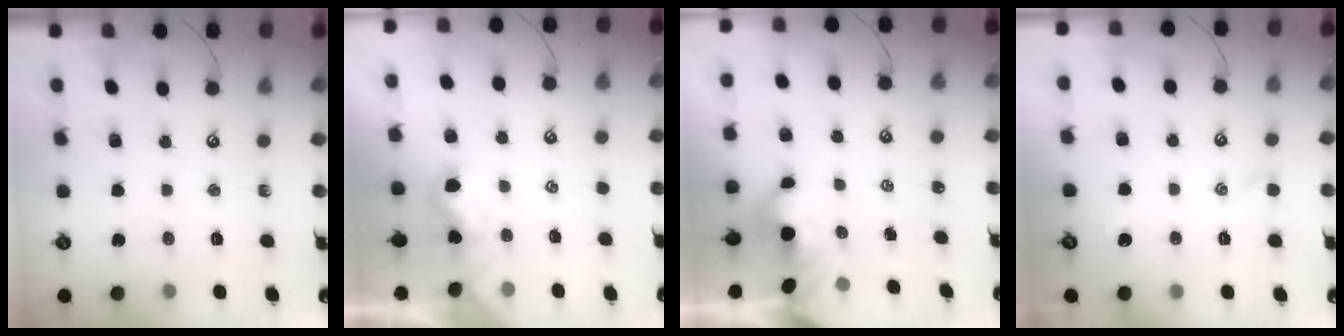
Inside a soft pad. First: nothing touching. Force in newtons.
{"total": 2.5, "press": 2.5, "slide": 0.3}
{"total": 1.5, "press": 1.5, "slide": 0.3}
{"total": 1.4, "press": 1.3, "slide": 0.5}